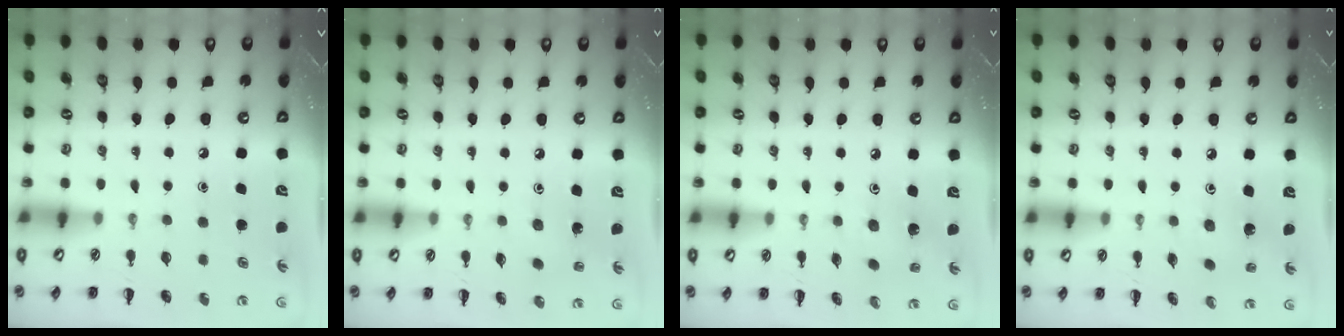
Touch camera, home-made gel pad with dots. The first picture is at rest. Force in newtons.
{"total": 2.9, "press": 2.8, "slide": 0.9}
{"total": 1.4, "press": 1.3, "slide": 0.6}
{"total": 1.4, "press": 1.3, "slide": 0.6}